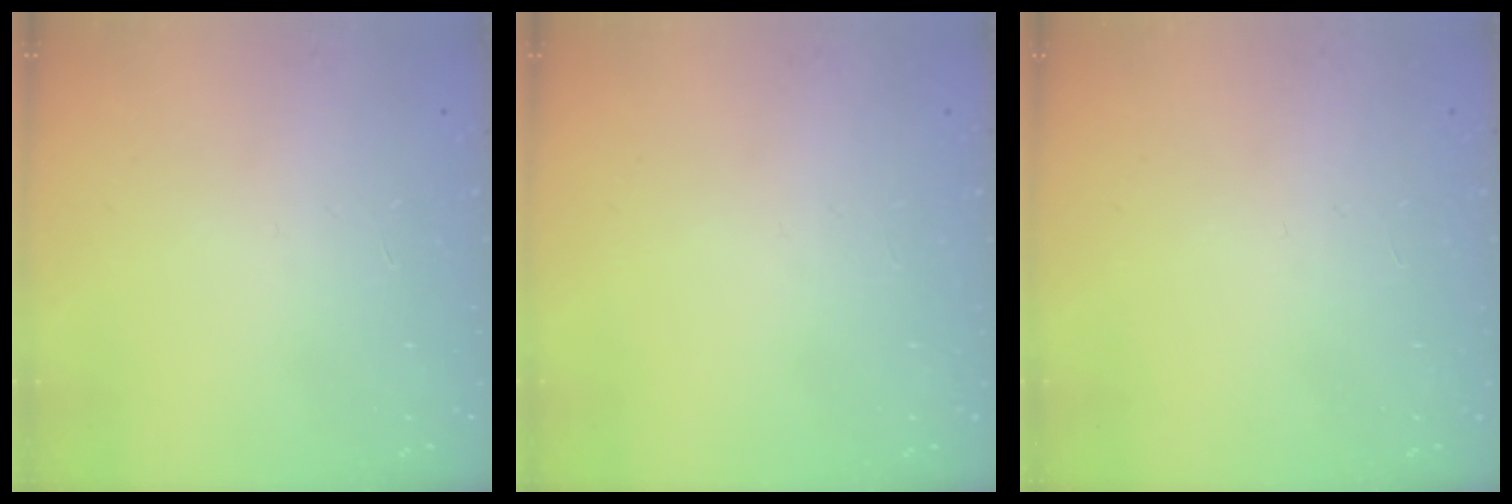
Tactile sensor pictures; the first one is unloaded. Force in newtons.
{"total": 0.0}
{"total": 0.0}